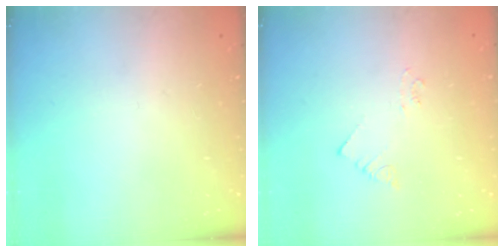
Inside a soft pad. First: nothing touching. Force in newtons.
{"total": 2.1, "press": 2.1, "slide": 0.3}